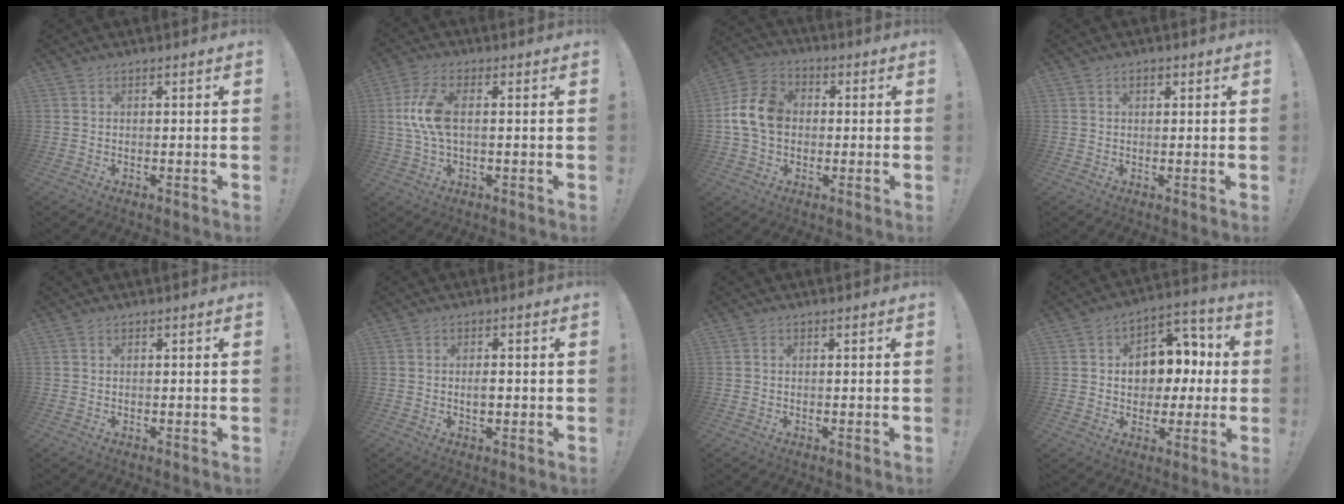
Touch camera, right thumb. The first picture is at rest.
{"total": 9.8, "force": [0.5, 4.4, 8.7], "torque": [-0.172, 0.000, 0.011]}
{"total": 12.7, "force": [0.4, 9.6, 8.3], "torque": [-0.156, 0.012, 0.011]}
{"total": 1.4, "force": [0.7, 0.8, 1.0], "torque": [-0.021, 0.003, 0.011]}
{"total": 0.0}
{"total": 2.3, "force": [-0.2, 1.2, 1.9], "torque": [-0.018, -0.002, -0.007]}
{"total": 0.0}
{"total": 10.7, "force": [0.5, 9.1, 5.7], "torque": [-0.076, 0.005, 0.020]}